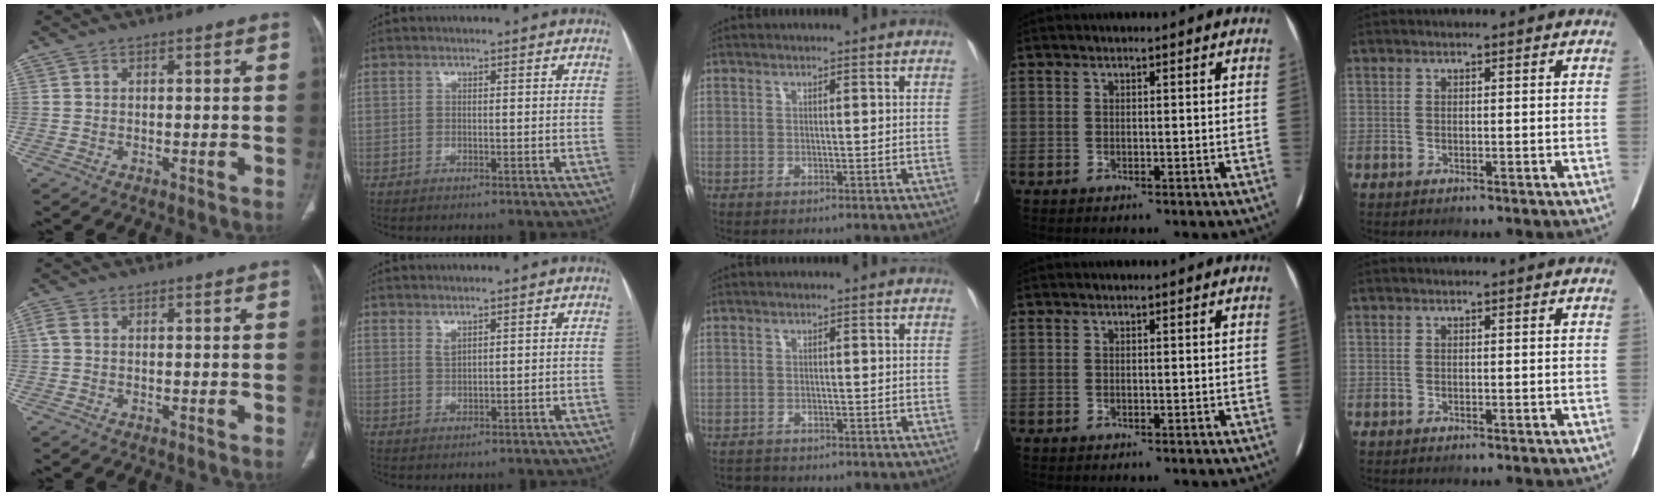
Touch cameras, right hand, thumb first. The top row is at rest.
{"thumb": {"total": 1.5, "force": [0.1, 1.0, 1.1], "torque": [-0.031, 0.005, 0.001]}, "index": {"total": 1.4, "force": [1.1, 0.4, 0.7], "torque": [-0.014, -0.003, 0.024]}, "middle": {"total": 1.4, "force": [-1.3, 0.4, -0.2], "torque": [0.001, -0.004, -0.023]}}